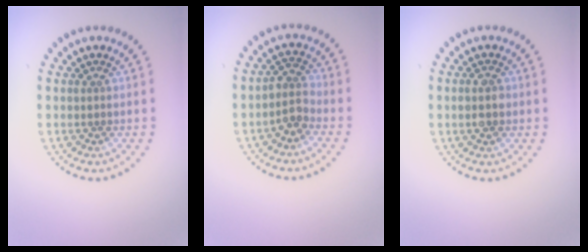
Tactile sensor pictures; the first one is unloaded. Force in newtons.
{"total": 2.2, "press": 1.9, "slide": 1.2}
{"total": 1.7, "press": 1.6, "slide": 0.2}